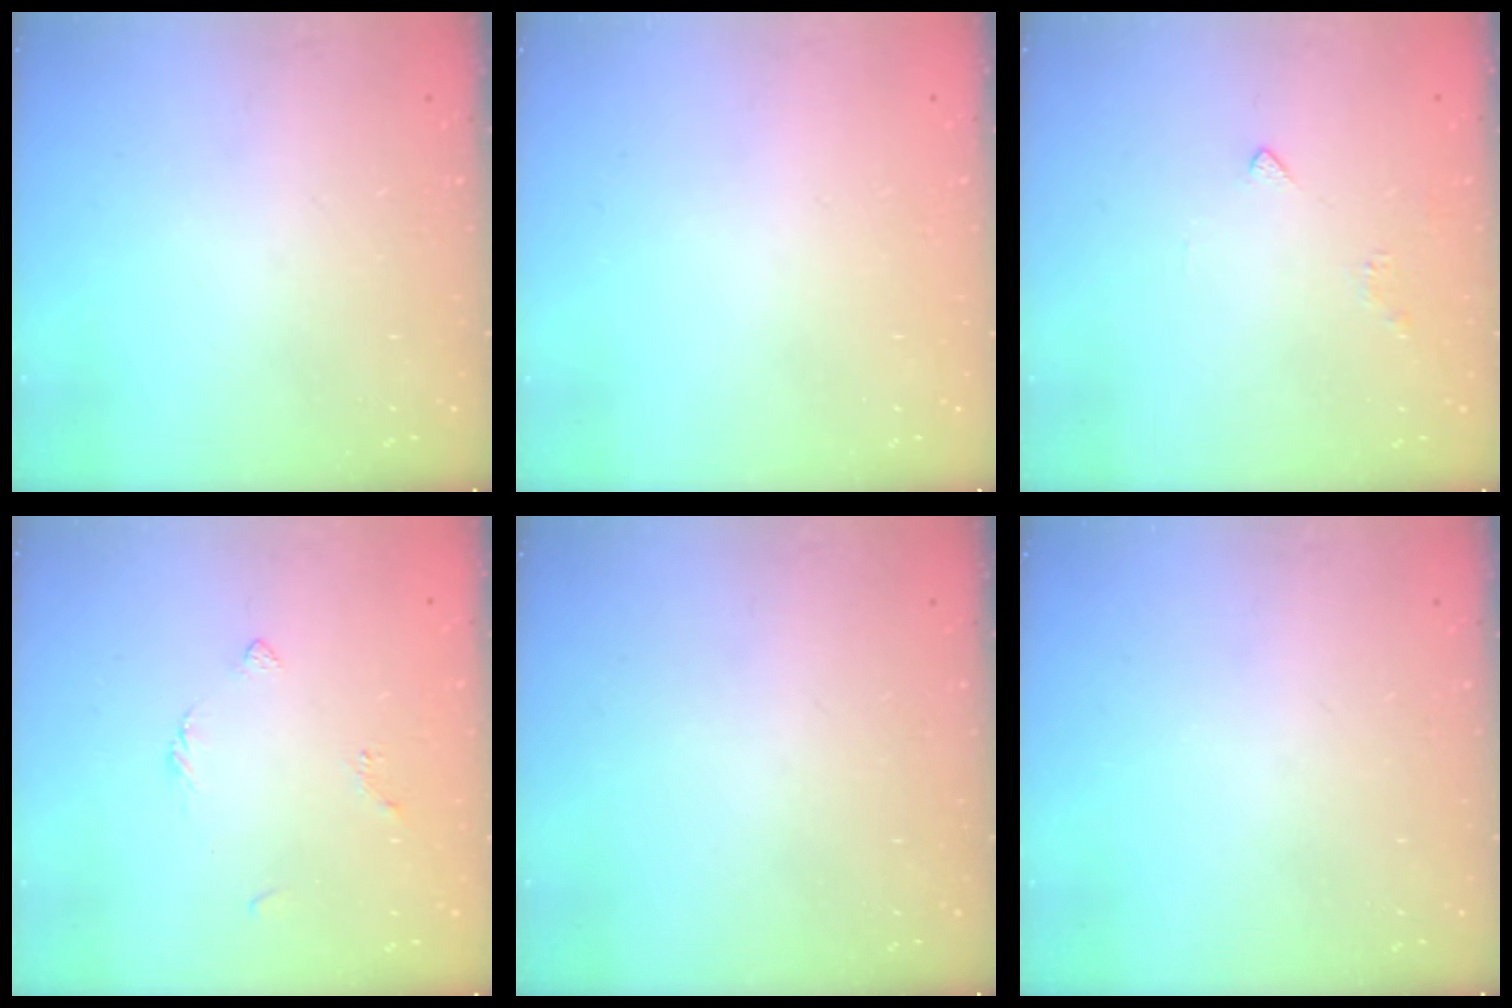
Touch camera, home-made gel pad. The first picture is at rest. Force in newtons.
{"total": 1.9, "press": 1.9, "slide": 0.1}
{"total": 2.4, "press": 2.3, "slide": 0.6}
{"total": 2.4, "press": 2.3, "slide": 0.6}
{"total": 0.0}
{"total": 0.0}